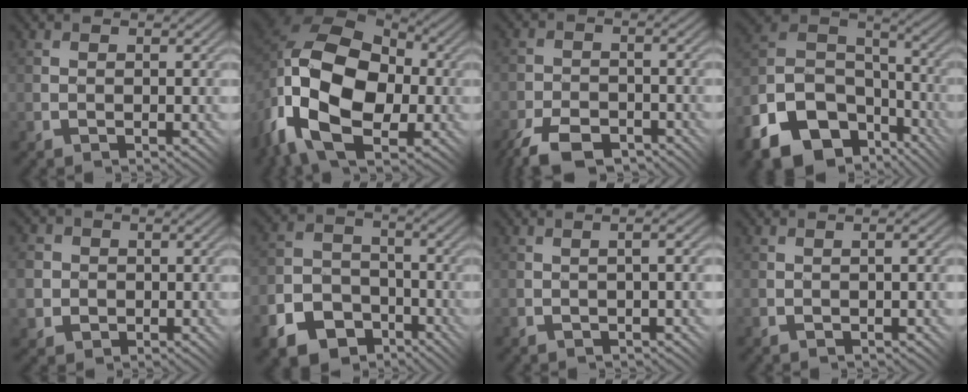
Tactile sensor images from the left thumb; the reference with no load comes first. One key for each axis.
{"total": 16.8, "fx": -4.3, "fy": 11.2, "fz": 11.8, "tx": -0.242, "ty": -0.022, "tz": -0.073}
{"total": 7.1, "fx": -5.2, "fy": 3.0, "fz": 3.7, "tx": -0.073, "ty": -0.008, "tz": -0.097}
{"total": 15.7, "fx": -9.0, "fy": 10.3, "fz": 7.8, "tx": -0.191, "ty": -0.039, "tz": -0.153}
{"total": 5.7, "fx": -0.8, "fy": 5.5, "fz": 1.2, "tx": -0.054, "ty": 0.000, "tz": -0.043}
{"total": 12.4, "fx": -7.6, "fy": 8.8, "fz": 4.3, "tx": -0.112, "ty": -0.045, "tz": -0.130}
{"total": 2.3, "fx": -0.5, "fy": 0.4, "fz": 2.2, "tx": -0.034, "ty": 0.000, "tz": 0.001}
{"total": 1.4, "fx": -0.5, "fy": 0.3, "fz": 1.3, "tx": -0.022, "ty": 0.003, "tz": -0.004}